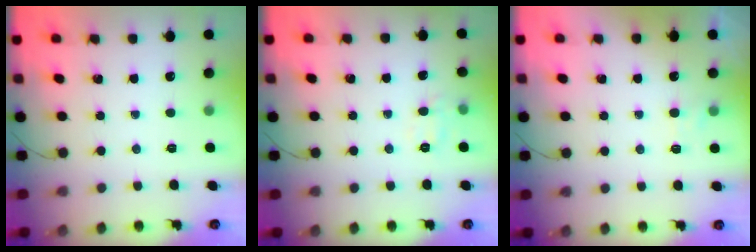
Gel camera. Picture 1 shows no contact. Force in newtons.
{"total": 6.2, "press": 6.0, "slide": 1.5}
{"total": 4.3, "press": 4.1, "slide": 1.4}